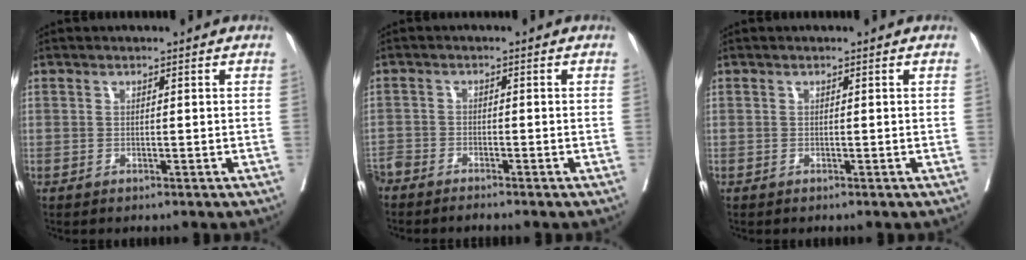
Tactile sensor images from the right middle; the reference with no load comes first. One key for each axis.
{"total": 4.2, "fx": -3.9, "fy": 0.5, "fz": 1.4, "tx": -0.020, "ty": -0.008, "tz": -0.072}
{"total": 0.0}